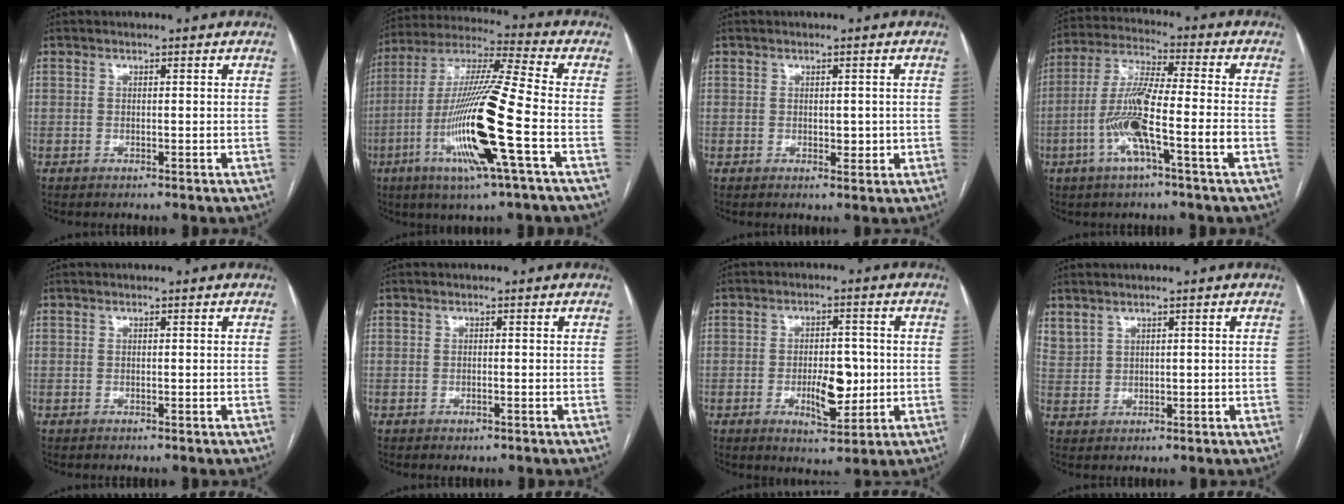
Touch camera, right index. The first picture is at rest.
{"total": 18.4, "force": [-5.6, -0.2, 17.5], "torque": [-0.355, -0.018, -0.113]}
{"total": 2.3, "force": [-0.1, 1.4, 1.9], "torque": [-0.023, -0.001, 0.004]}
{"total": 11.6, "force": [-3.9, 0.4, 10.9], "torque": [-0.220, 0.005, -0.078]}
{"total": 0.0}
{"total": 0.7, "force": [-0.3, 0.3, 0.5], "torque": [-0.010, 0.000, 0.001]}
{"total": 7.2, "force": [-1.3, 3.0, 6.4], "torque": [-0.100, -0.002, -0.013]}
{"total": 3.1, "force": [2.5, 1.5, 1.1], "torque": [-0.028, 0.008, 0.063]}